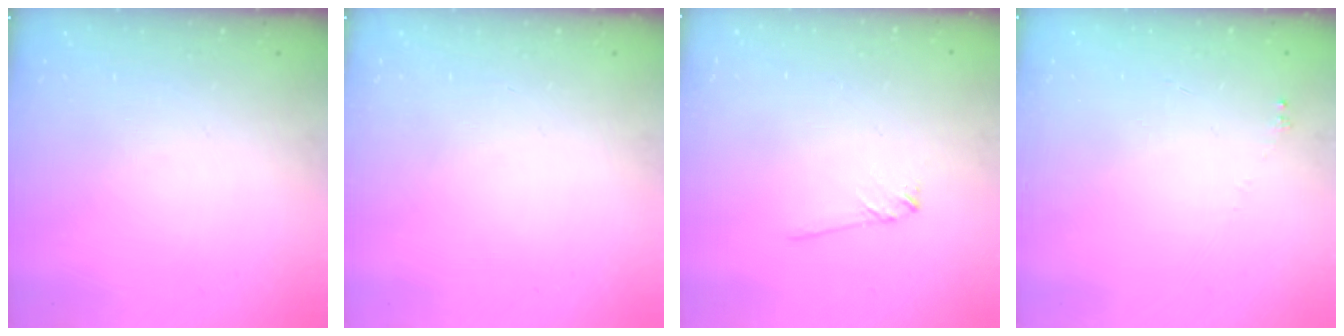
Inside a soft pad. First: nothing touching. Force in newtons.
{"total": 0.0}
{"total": 3.6, "press": 3.5, "slide": 0.5}
{"total": 1.7, "press": 1.6, "slide": 0.2}